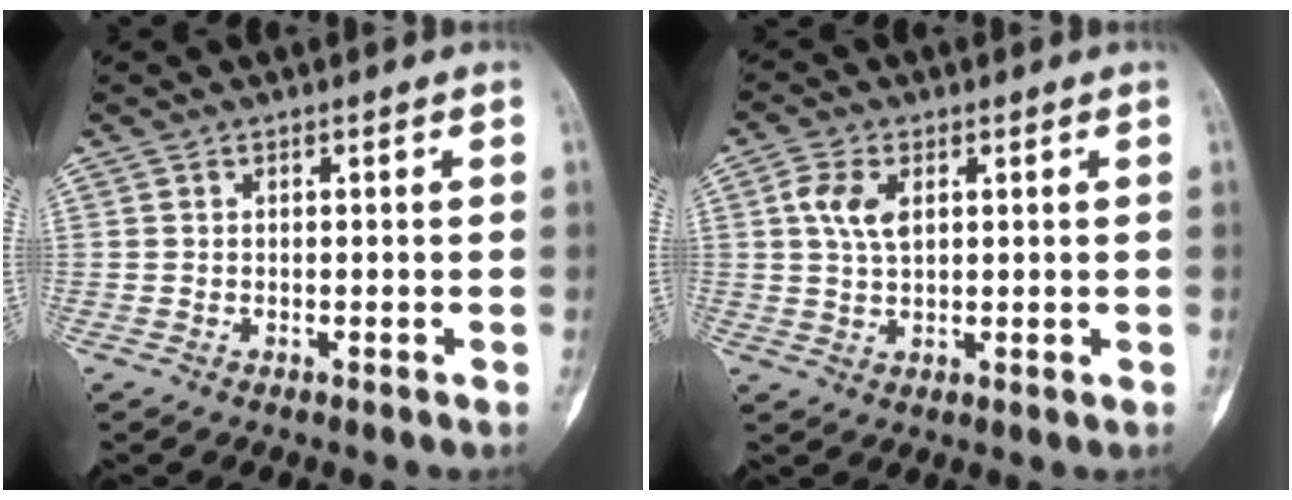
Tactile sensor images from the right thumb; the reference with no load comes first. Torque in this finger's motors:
{"motor_torque": [0.79, 0.53, 0.53, 0.42, 0.12]}